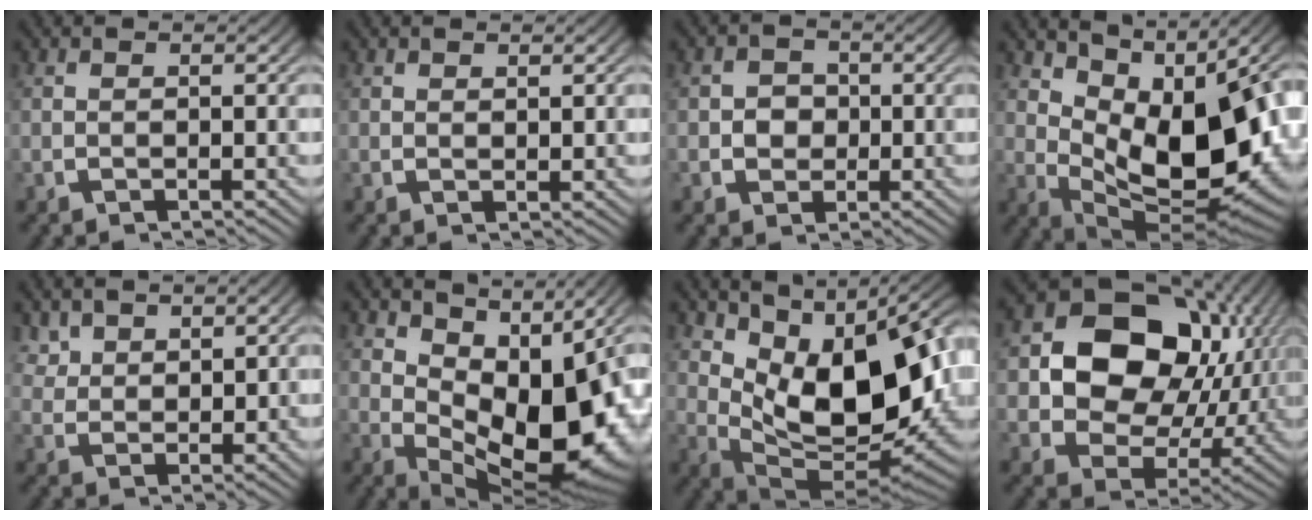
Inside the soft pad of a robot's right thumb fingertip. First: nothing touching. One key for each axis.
{"total": 0.8, "fx": 0.7, "fy": 0.2, "fz": 0.2, "tx": 0.003, "ty": -0.001, "tz": 0.015}
{"total": 3.2, "fx": -0.1, "fy": 2.8, "fz": 1.4, "tx": -0.022, "ty": -0.010, "tz": 0.002}
{"total": 17.3, "fx": 0.7, "fy": 10.1, "fz": 14.0, "tx": -0.247, "ty": -0.056, "tz": 0.047}
{"total": 3.2, "fx": 2.5, "fy": 1.6, "fz": 1.4, "tx": -0.025, "ty": -0.005, "tz": 0.056}
{"total": 15.5, "fx": 0.0, "fy": 9.1, "fz": 12.5, "tx": -0.196, "ty": -0.039, "tz": 0.027}
{"total": 18.3, "fx": 1.3, "fy": 11.1, "fz": 14.5, "tx": -0.244, "ty": -0.045, "tz": 0.047}
{"total": 18.1, "fx": 1.8, "fy": 13.6, "fz": 11.8, "tx": -0.237, "ty": -0.036, "tz": 0.034}